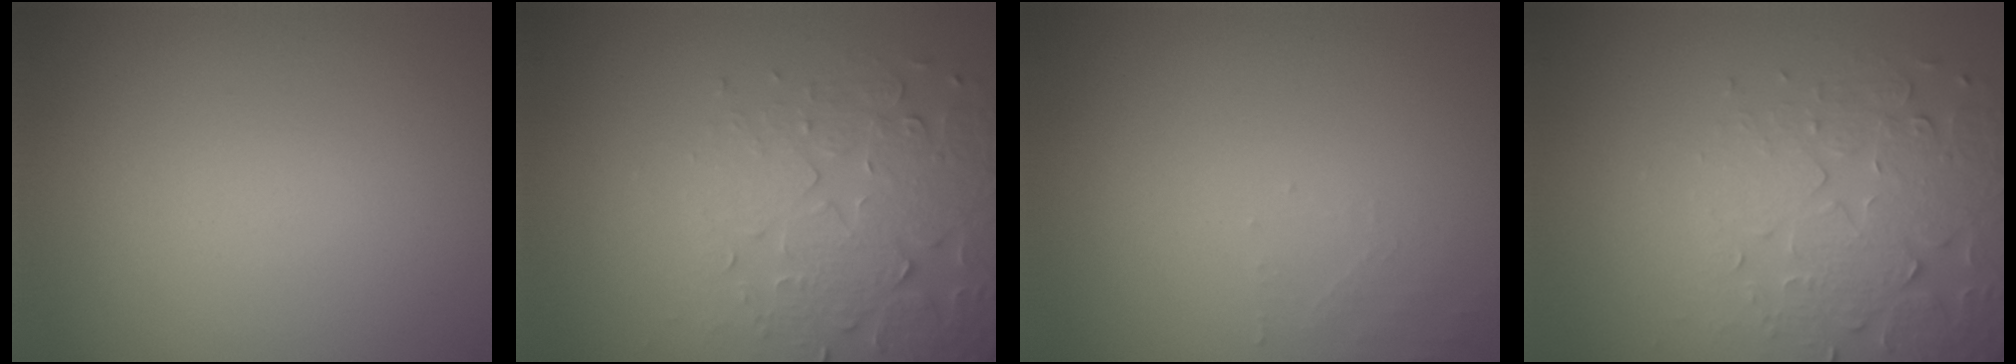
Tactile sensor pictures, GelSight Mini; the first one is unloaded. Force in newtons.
{"total": 5.0, "press": 3.7, "slide": 3.3}
{"total": 1.0, "press": 1.0, "slide": 0.2}
{"total": 5.0, "press": 3.7, "slide": 3.3}